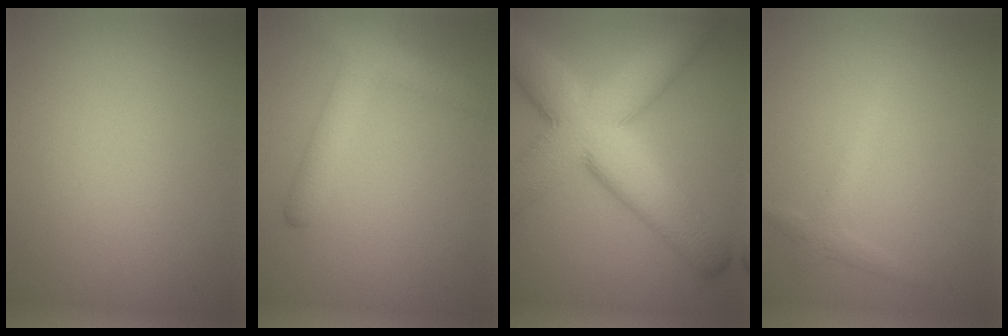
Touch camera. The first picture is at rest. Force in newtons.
{"total": 4.7, "press": 4.7, "slide": 0.2}
{"total": 12.1, "press": 12.1, "slide": 0.7}
{"total": 1.9, "press": 1.9, "slide": 0.1}